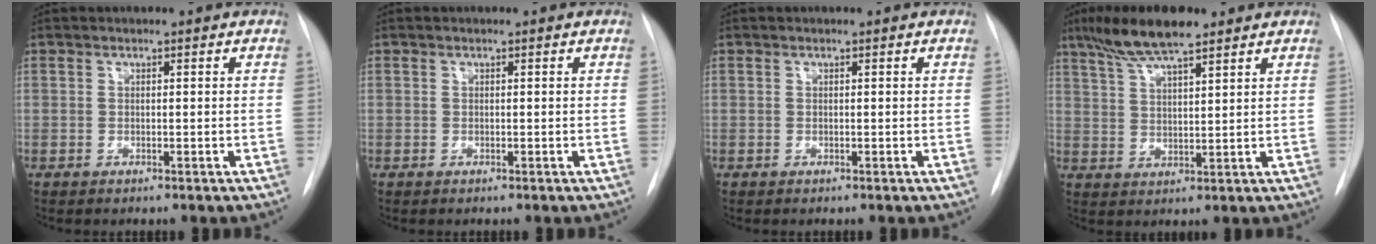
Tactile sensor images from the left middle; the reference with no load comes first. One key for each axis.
{"total": 0.0}
{"total": 0.0}
{"total": 9.5, "fx": 7.0, "fy": 1.4, "fz": 6.2, "tx": -0.123, "ty": 0.013, "tz": 0.127}